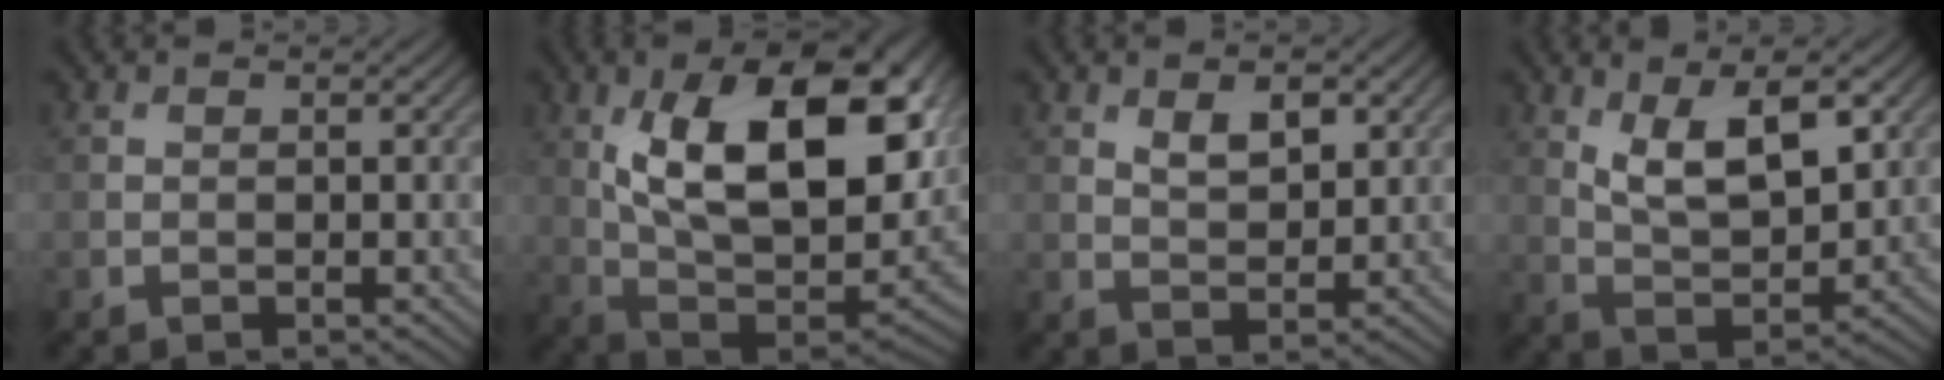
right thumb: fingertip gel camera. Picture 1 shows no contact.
{"total": 18.7, "force": [5.5, 9.1, 15.4], "torque": [-0.258, 0.013, 0.088]}
{"total": 4.0, "force": [2.0, 1.9, 2.9], "torque": [-0.056, -0.005, 0.039]}
{"total": 9.0, "force": [3.8, 3.8, 7.3], "torque": [-0.141, -0.005, 0.076]}